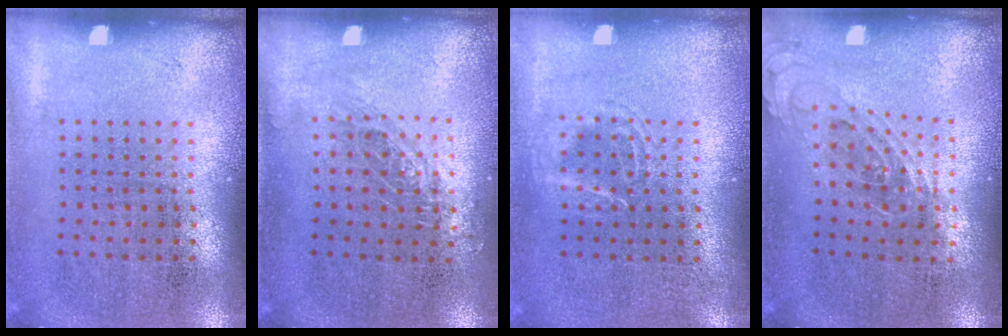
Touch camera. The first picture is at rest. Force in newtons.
{"total": 0.8, "press": 0.8, "slide": 0.2}
{"total": 1.4, "press": 1.4, "slide": 0.2}
{"total": 0.8, "press": 0.8, "slide": 0.3}